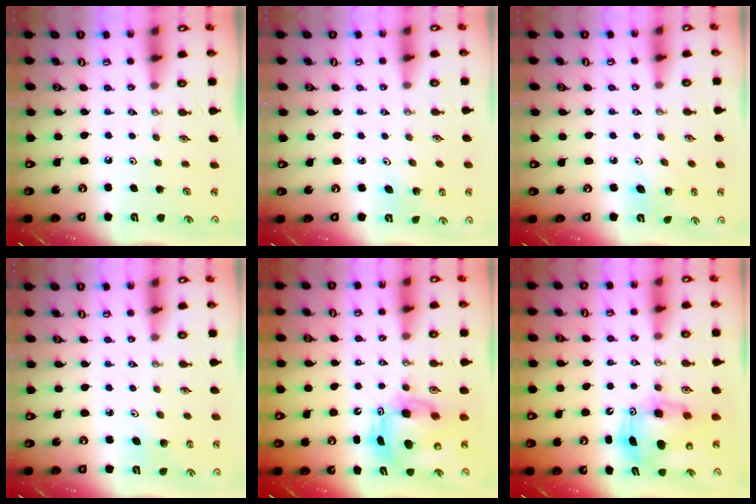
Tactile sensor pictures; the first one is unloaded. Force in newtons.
{"total": 1.9, "press": 1.9, "slide": 0.1}
{"total": 4.3, "press": 3.9, "slide": 1.8}
{"total": 3.0, "press": 2.9, "slide": 0.9}
{"total": 9.4, "press": 9.2, "slide": 1.8}
{"total": 10.1, "press": 9.9, "slide": 1.8}